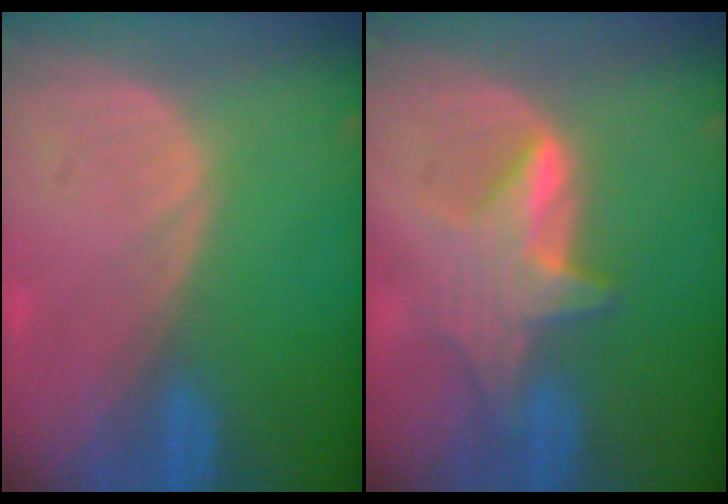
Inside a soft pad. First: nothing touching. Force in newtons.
{"total": 6.0, "press": 6.0, "slide": 0.8}